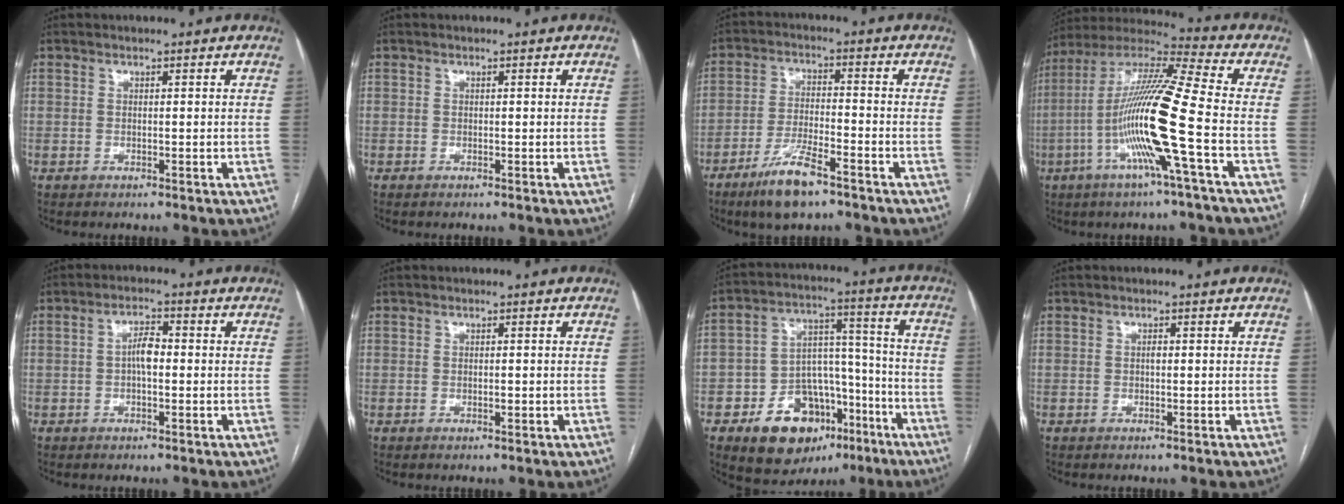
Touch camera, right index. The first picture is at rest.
{"total": 0.0}
{"total": 8.4, "force": [-5.7, 1.5, 6.1], "torque": [-0.120, -0.014, -0.102]}
{"total": 17.6, "force": [-4.8, -0.9, 16.9], "torque": [-0.333, -0.005, -0.104]}
{"total": 3.4, "force": [-0.2, 1.3, 3.2], "torque": [-0.058, 0.010, -0.005]}
{"total": 0.9, "force": [-0.1, 0.4, 0.8], "torque": [-0.015, -0.001, -0.001]}
{"total": 15.7, "force": [-8.3, 10.1, 8.7], "torque": [-0.124, 0.041, -0.117]}
{"total": 0.6, "force": [0.0, 0.3, 0.5], "torque": [-0.011, 0.001, -0.001]}